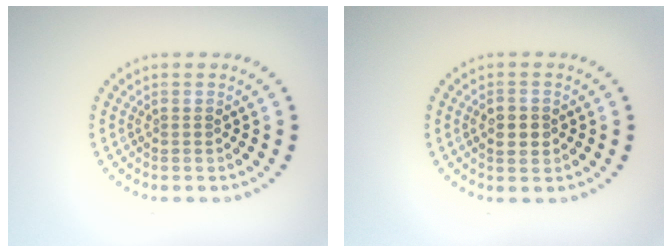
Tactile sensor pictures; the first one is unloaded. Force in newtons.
{"total": 2.5, "press": 2.5, "slide": 0.0}